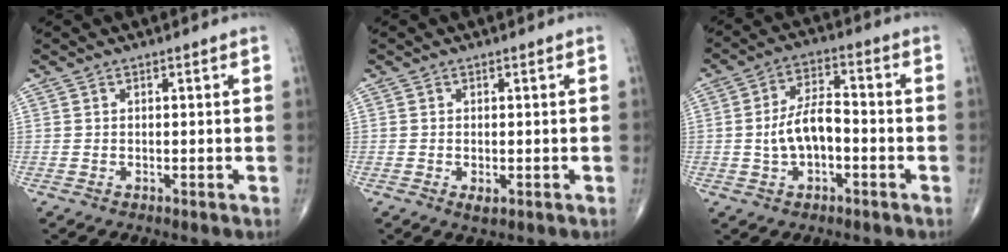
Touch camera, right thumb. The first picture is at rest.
{"total": 1.4, "force": [-0.4, 0.7, 1.2], "torque": [-0.019, -0.004, -0.004]}
{"total": 8.4, "force": [-1.4, 4.5, 6.9], "torque": [-0.126, 0.031, -0.029]}